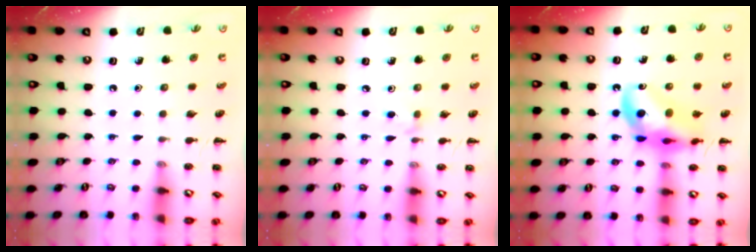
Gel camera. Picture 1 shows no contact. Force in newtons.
{"total": 4.4, "press": 4.2, "slide": 1.5}
{"total": 14.6, "press": 14.2, "slide": 3.4}